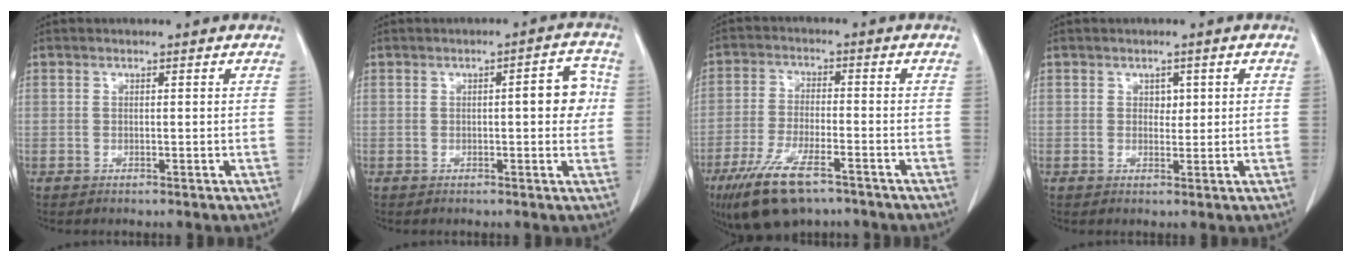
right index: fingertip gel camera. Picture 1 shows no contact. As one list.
[{"total": 5.2, "force": [0.4, 1.5, 5.0], "torque": [-0.059, 0.014, 0.000]}, {"total": 11.4, "force": [-7.6, 3.3, 7.8], "torque": [-0.153, -0.019, -0.132]}, {"total": 1.7, "force": [0.5, 1.2, 1.1], "torque": [-0.009, -0.001, 0.007]}]